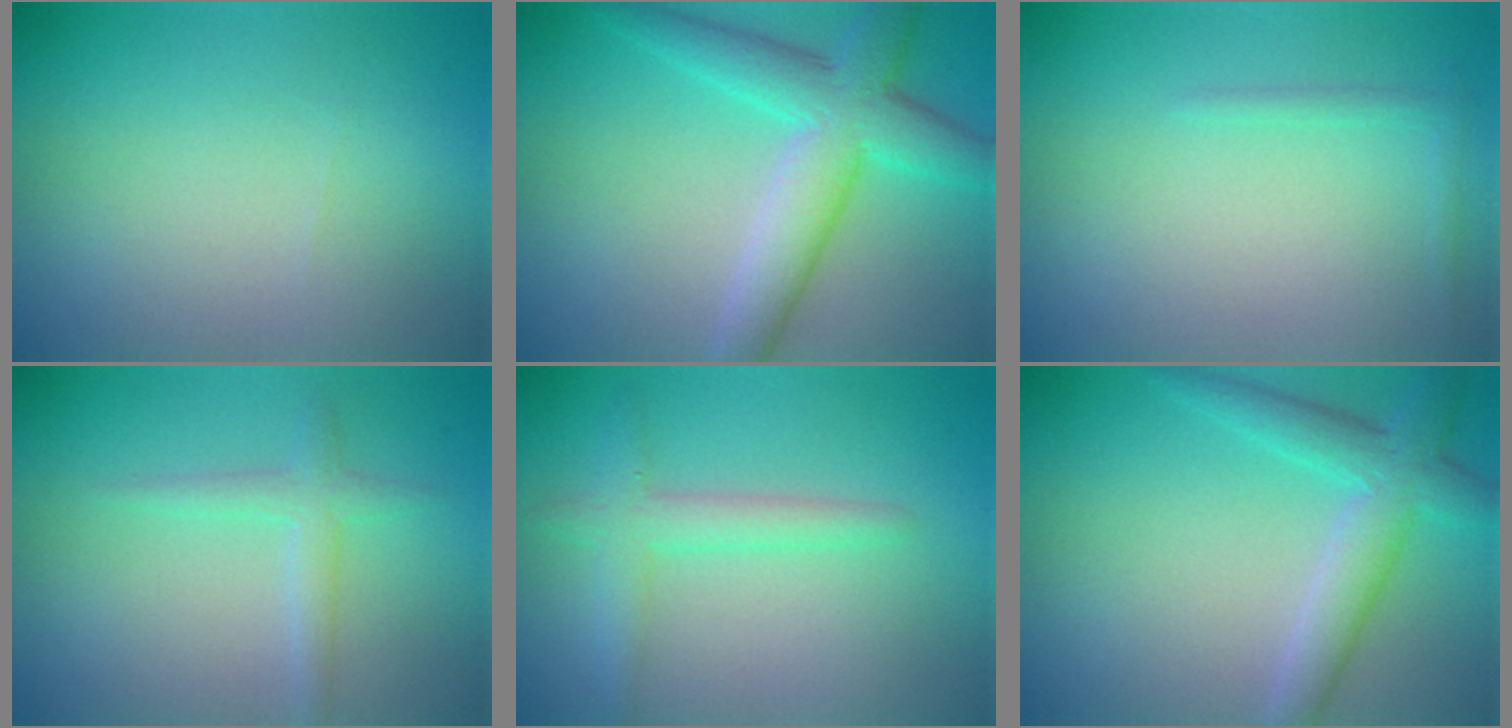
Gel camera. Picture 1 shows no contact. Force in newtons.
{"total": 6.5, "press": 6.5, "slide": 0.1}
{"total": 0.8, "press": 0.8, "slide": 0.1}
{"total": 1.9, "press": 1.9, "slide": 0.1}
{"total": 2.8, "press": 2.8, "slide": 0.2}
{"total": 4.4, "press": 4.4, "slide": 0.2}